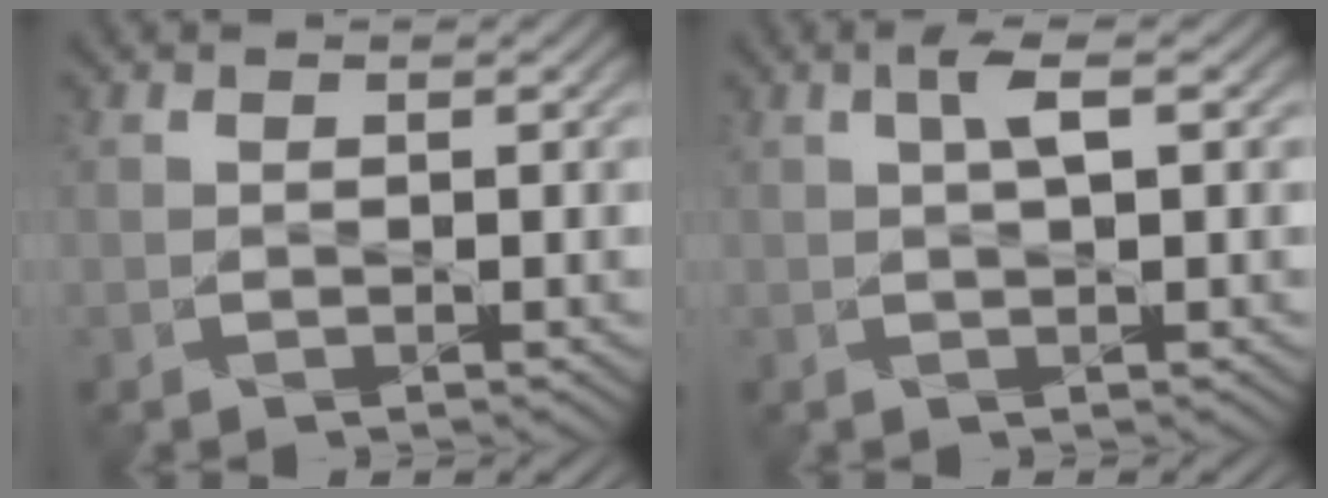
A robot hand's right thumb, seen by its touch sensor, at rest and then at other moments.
{"total": 2.5, "force": [0.8, 0.1, 2.4], "torque": [-0.054, 0.011, 0.014]}